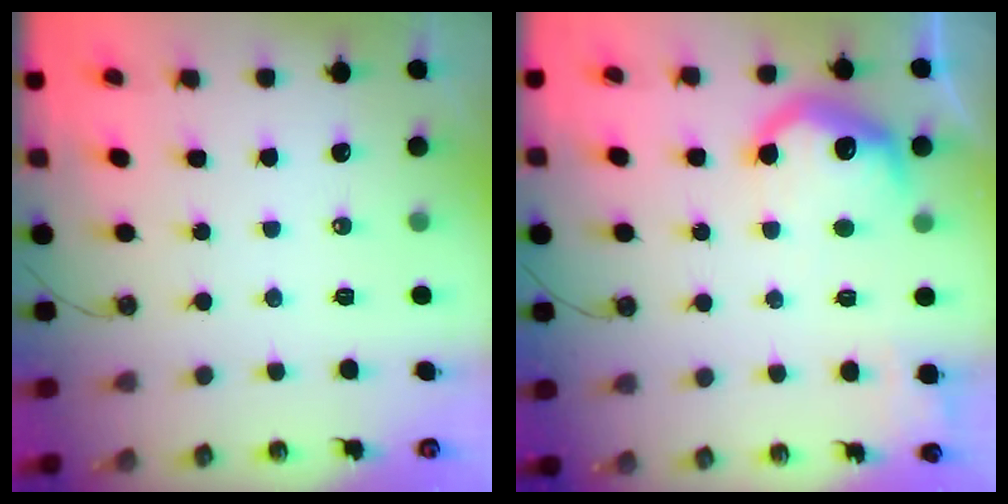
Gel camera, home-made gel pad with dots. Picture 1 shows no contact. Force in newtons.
{"total": 11.5, "press": 11.4, "slide": 0.7}